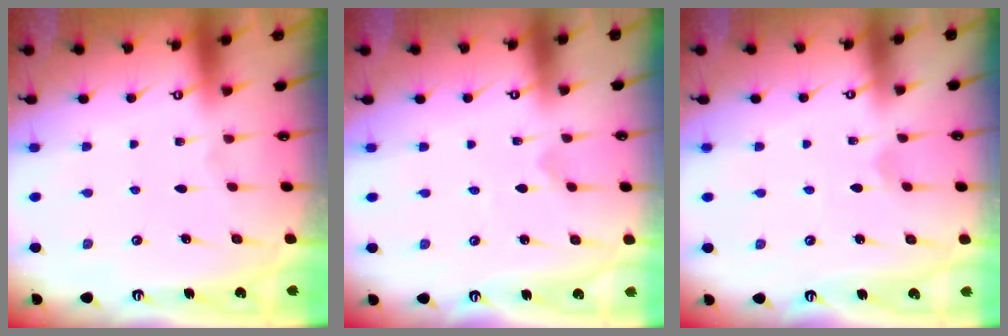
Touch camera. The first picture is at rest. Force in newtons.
{"total": 0.0}
{"total": 1.6, "press": 1.6, "slide": 0.1}